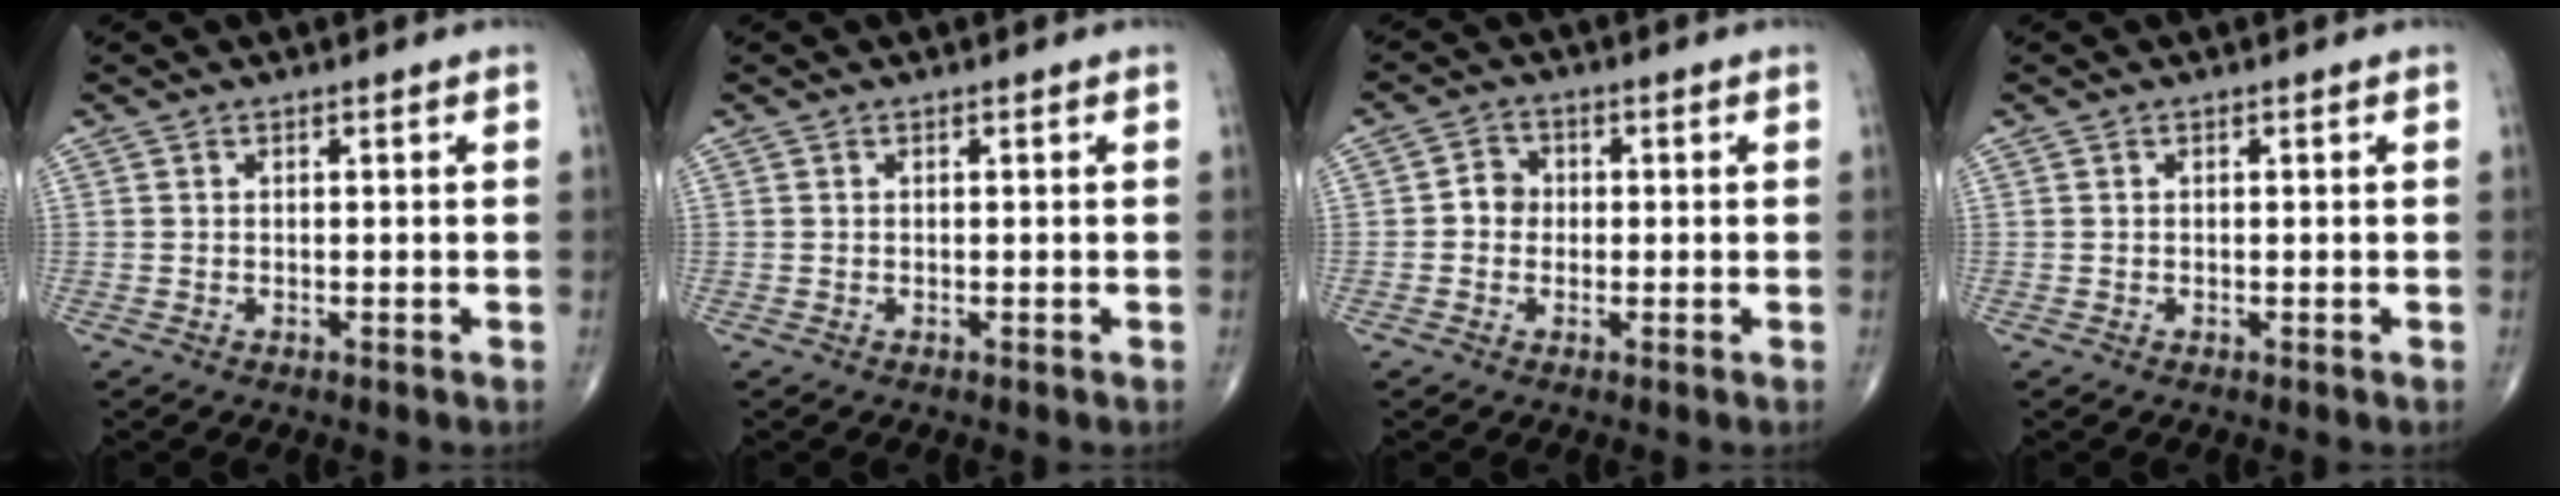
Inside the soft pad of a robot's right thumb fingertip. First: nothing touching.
{"total": 0.0}
{"total": 3.4, "force": [-0.2, 3.1, 1.5], "torque": [-0.007, 0.011, -0.013]}
{"total": 0.0}